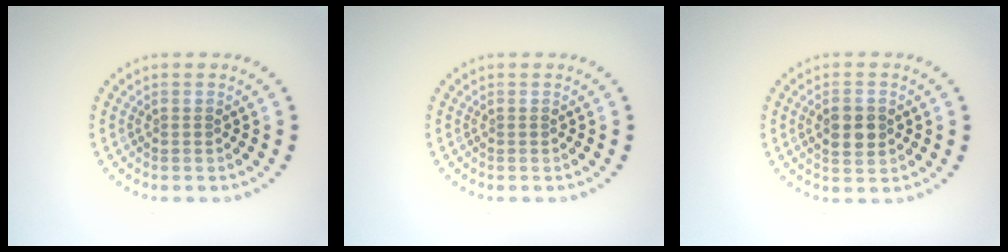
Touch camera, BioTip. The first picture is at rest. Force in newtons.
{"total": 0.0}
{"total": 2.9, "press": 2.9, "slide": 0.1}